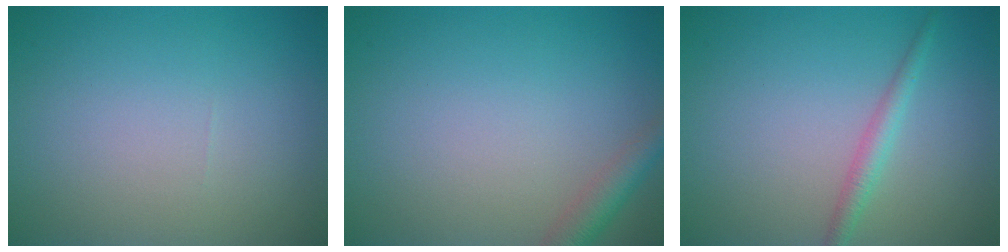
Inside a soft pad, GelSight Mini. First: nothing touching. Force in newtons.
{"total": 2.4, "press": 2.4, "slide": 0.2}
{"total": 1.7, "press": 1.7, "slide": 0.0}